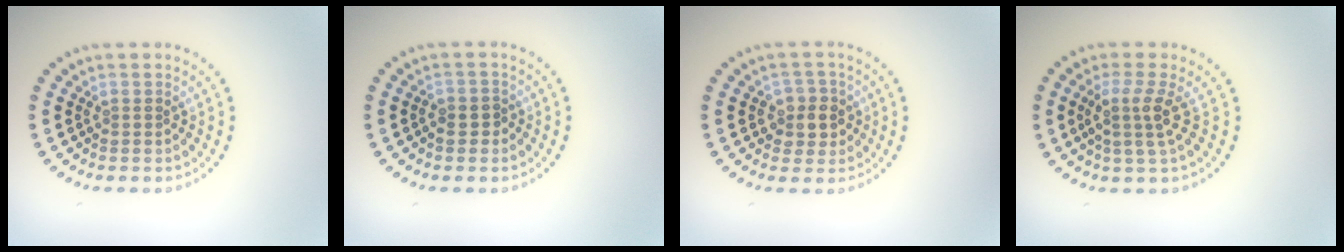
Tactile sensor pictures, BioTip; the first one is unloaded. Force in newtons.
{"total": 1.4, "press": 1.2, "slide": 0.6}
{"total": 2.6, "press": 2.4, "slide": 0.9}
{"total": 2.8, "press": 2.0, "slide": 1.8}